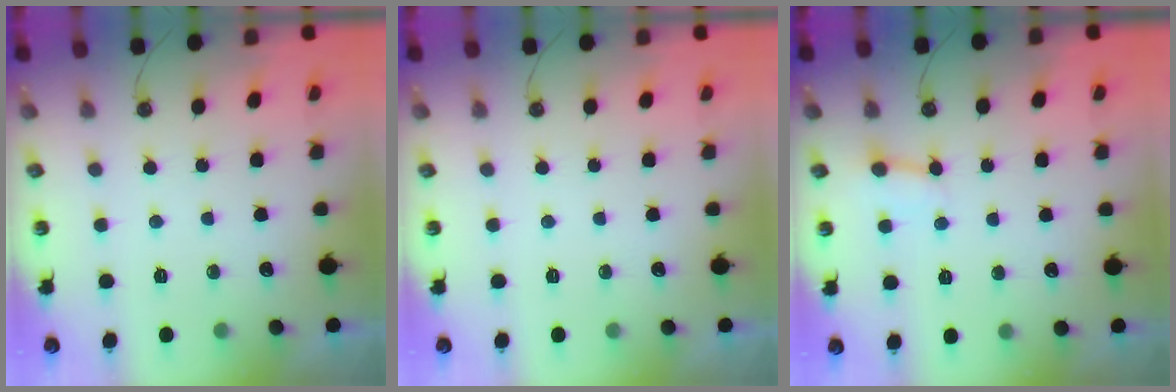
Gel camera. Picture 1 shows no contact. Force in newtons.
{"total": 0.0}
{"total": 3.0, "press": 2.9, "slide": 0.4}